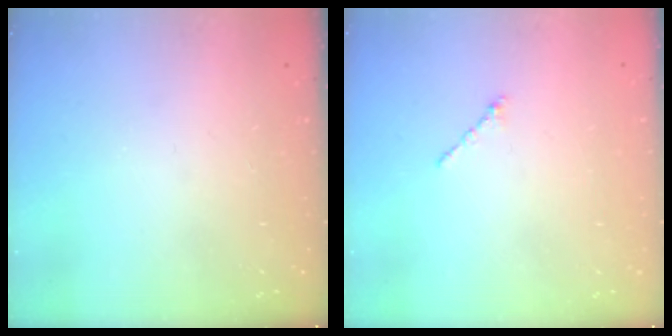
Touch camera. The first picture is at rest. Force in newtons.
{"total": 1.0, "press": 0.9, "slide": 0.4}